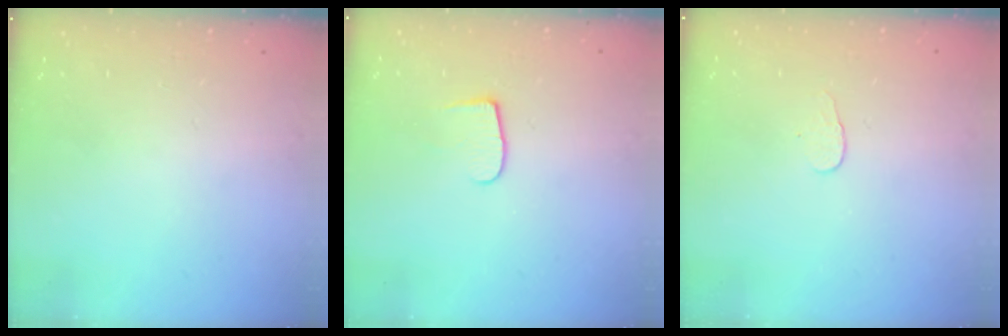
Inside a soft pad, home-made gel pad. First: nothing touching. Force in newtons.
{"total": 6.1, "press": 6.0, "slide": 0.6}
{"total": 3.1, "press": 3.1, "slide": 0.3}